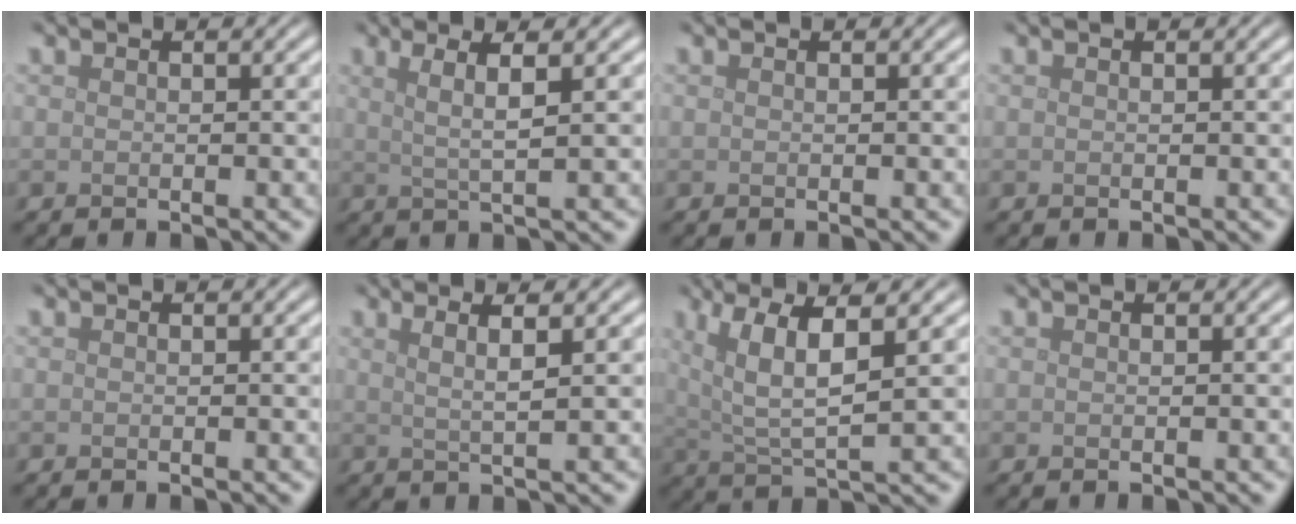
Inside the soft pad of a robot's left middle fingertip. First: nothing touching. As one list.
[{"total": 3.1, "force": [1.3, 0.4, 2.8], "torque": [-0.050, 0.001, 0.023]}, {"total": 0.0}, {"total": 0.0}, {"total": 0.0}, {"total": 3.1, "force": [1.6, 0.7, 2.5], "torque": [-0.035, 0.004, 0.005]}, {"total": 6.3, "force": [2.8, 1.7, 5.4], "torque": [-0.107, 0.001, 0.055]}, {"total": 0.0}]